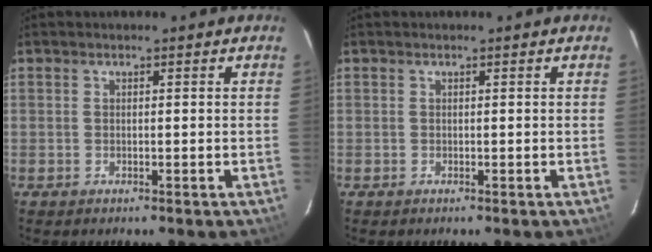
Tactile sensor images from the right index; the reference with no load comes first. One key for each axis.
{"total": 0.0}